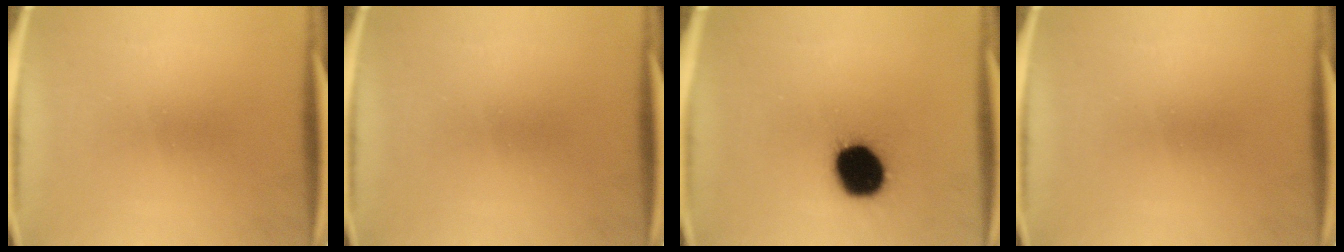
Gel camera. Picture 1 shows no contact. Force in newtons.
{"total": 0.0}
{"total": 16.3}
{"total": 0.0}